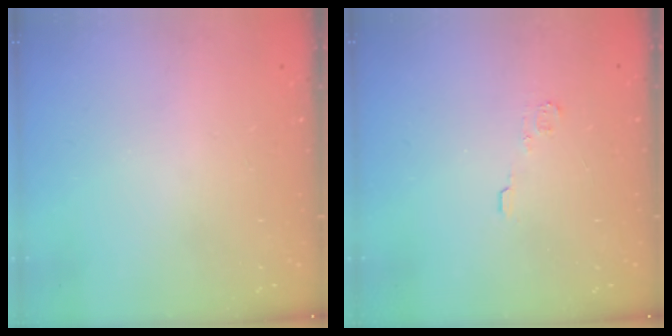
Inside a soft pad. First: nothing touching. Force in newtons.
{"total": 4.0, "press": 4.0, "slide": 0.5}